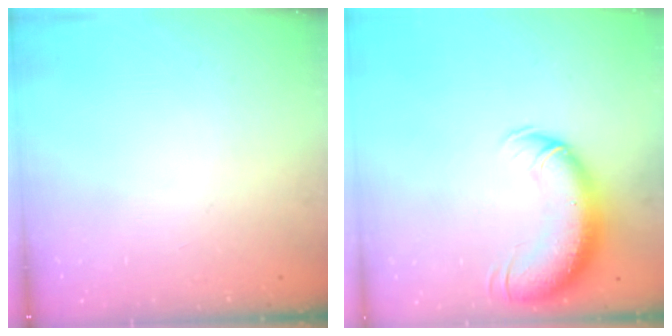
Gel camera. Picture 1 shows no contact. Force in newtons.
{"total": 12.9, "press": 12.6, "slide": 2.8}